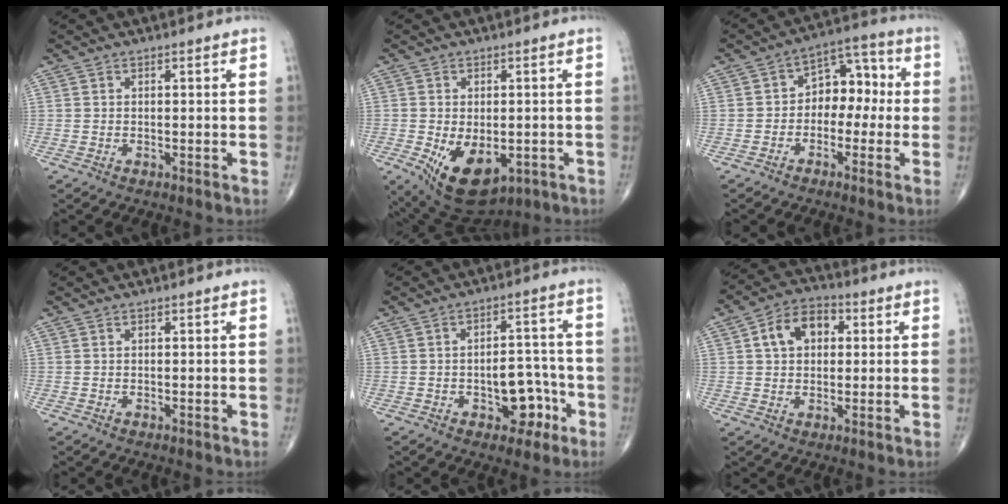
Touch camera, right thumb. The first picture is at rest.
{"total": 12.1, "force": [-4.0, 7.0, 9.0], "torque": [-0.133, -0.007, -0.043]}
{"total": 8.9, "force": [-0.8, 6.3, 6.3], "torque": [-0.052, 0.041, -0.029]}
{"total": 0.0}
{"total": 8.5, "force": [-3.3, 5.2, 5.9], "torque": [-0.044, 0.038, -0.041]}
{"total": 9.0, "force": [2.1, 6.3, 6.1], "torque": [-0.086, 0.016, 0.028]}